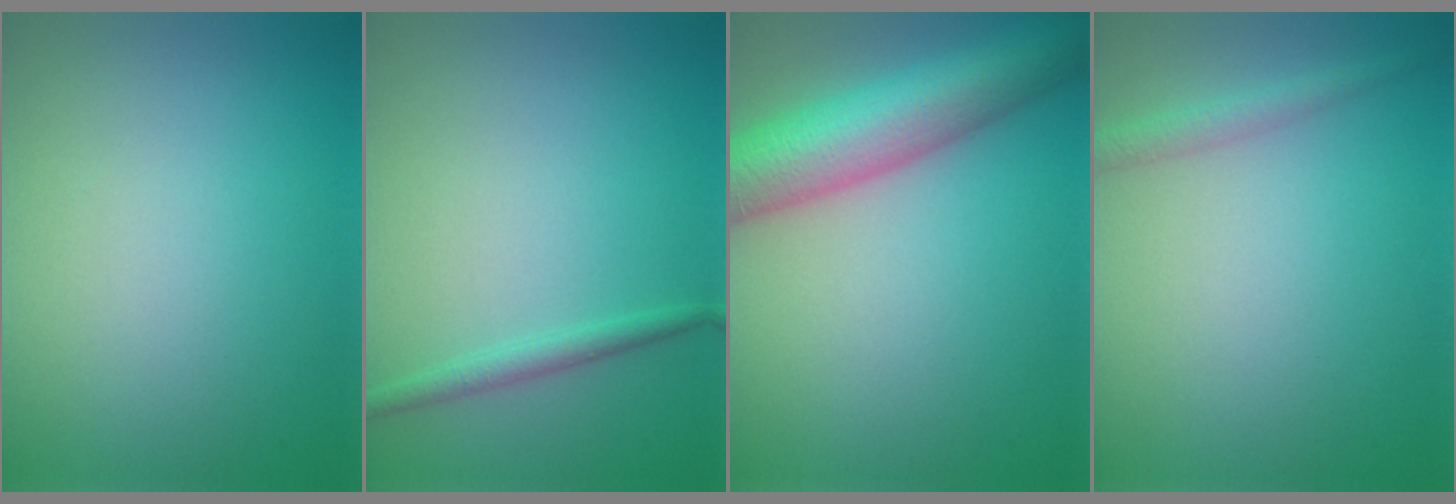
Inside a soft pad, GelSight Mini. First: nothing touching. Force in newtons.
{"total": 1.4, "press": 1.4, "slide": 0.1}
{"total": 9.5, "press": 9.5, "slide": 0.3}
{"total": 1.8, "press": 1.8, "slide": 0.1}